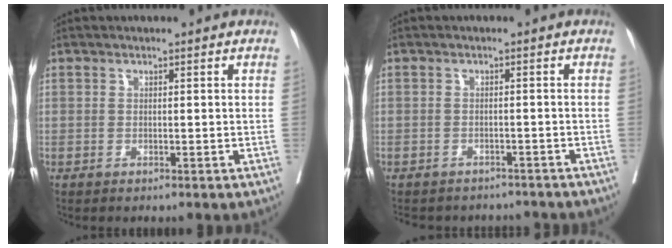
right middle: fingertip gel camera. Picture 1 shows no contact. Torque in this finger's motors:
{"motor_torque": [0.11, -0.22, 0.03, 0.02]}